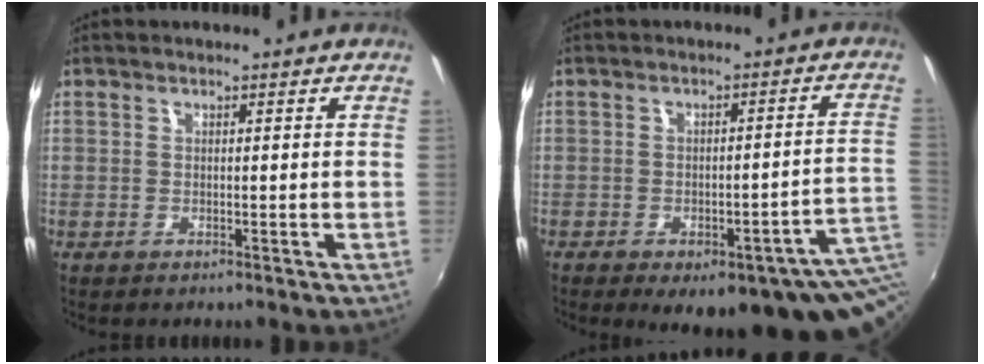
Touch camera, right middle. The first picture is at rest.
{"total": 17.4, "force": [-7.9, 5.6, 14.4], "torque": [-0.161, -0.020, -0.079]}